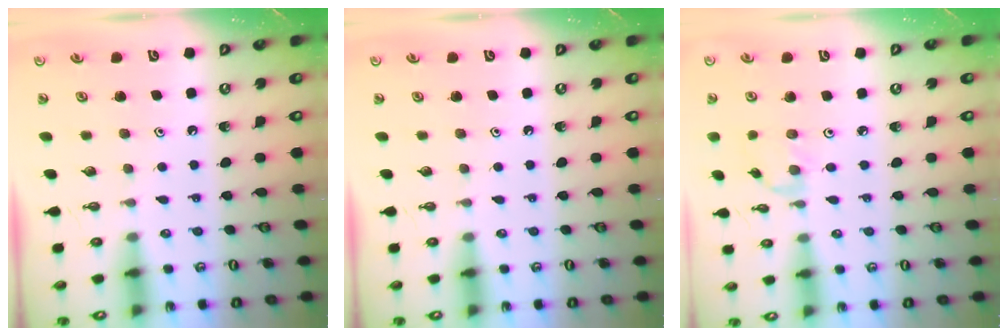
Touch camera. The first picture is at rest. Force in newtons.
{"total": 0.0}
{"total": 0.6, "press": 0.5, "slide": 0.3}